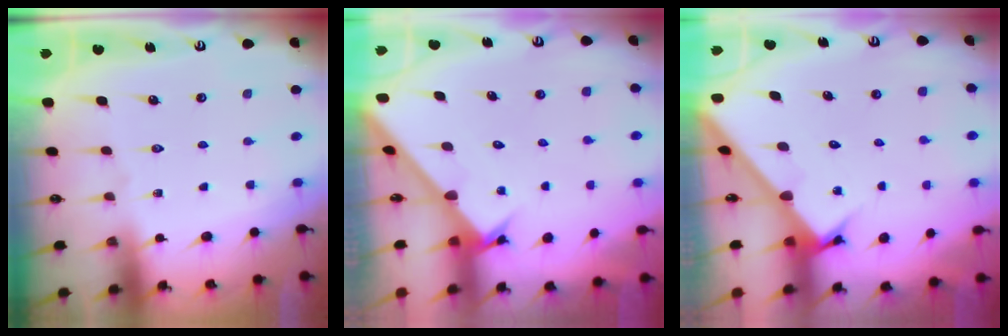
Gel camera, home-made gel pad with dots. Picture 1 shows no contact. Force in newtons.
{"total": 2.6, "press": 2.6, "slide": 0.3}
{"total": 2.8, "press": 2.8, "slide": 0.2}